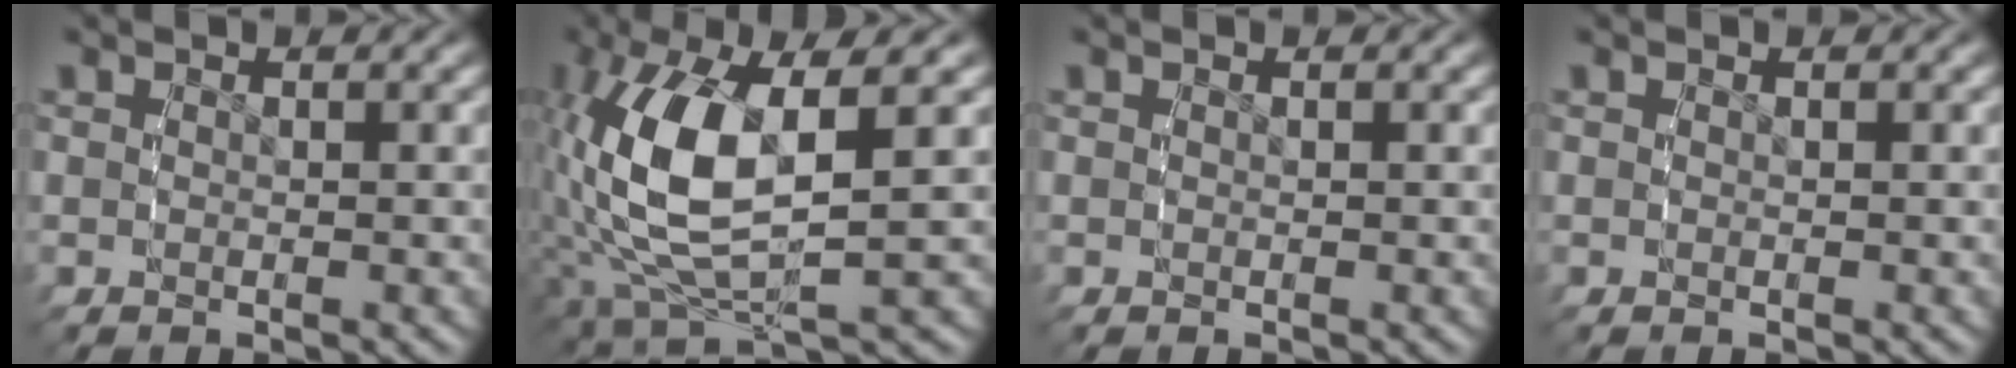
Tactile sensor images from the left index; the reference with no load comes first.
{"total": 10.7, "force": [1.2, 5.1, 9.3], "torque": [-0.220, -0.022, 0.049]}
{"total": 0.0}
{"total": 0.0}